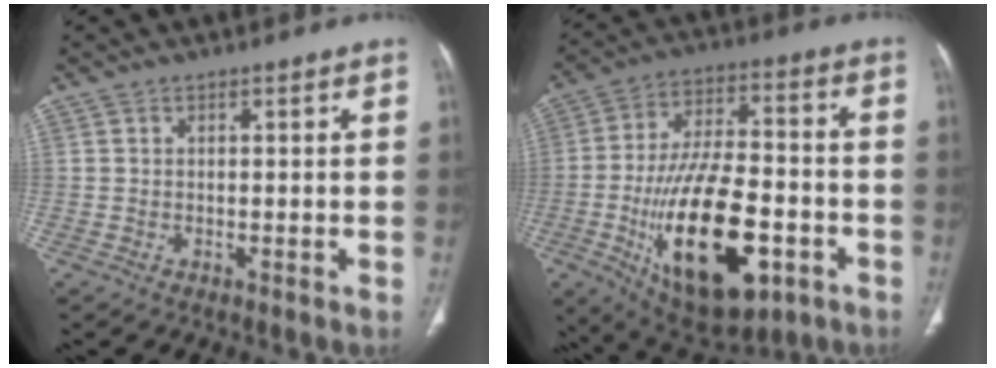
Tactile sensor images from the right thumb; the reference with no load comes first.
{"total": 24.3, "force": [-7.9, 11.6, 19.8], "torque": [-0.335, 0.021, -0.108]}